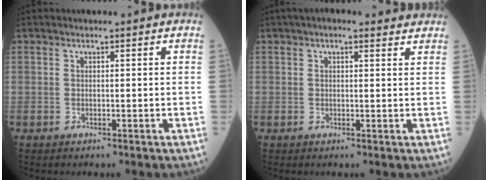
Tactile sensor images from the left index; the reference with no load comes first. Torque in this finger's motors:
{"motor_torque": [0.84, -0.59, 0.25, 0.03]}